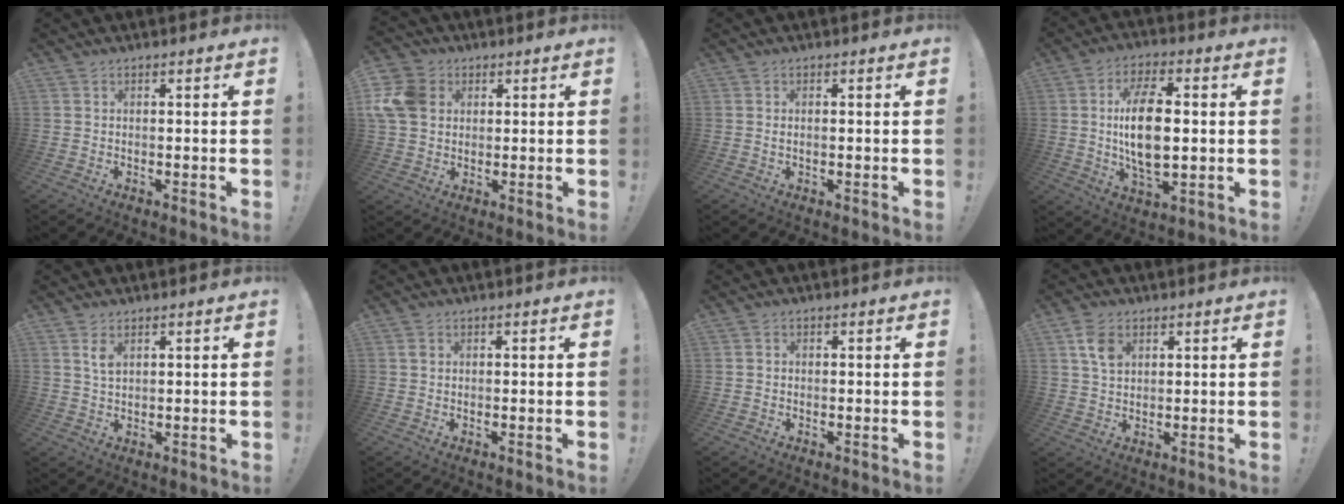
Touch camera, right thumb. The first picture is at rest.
{"total": 12.5, "force": [2.5, 9.7, 7.4], "torque": [-0.147, 0.002, 0.053]}
{"total": 0.9, "force": [0.0, 0.3, 0.8], "torque": [-0.020, 0.002, 0.001]}
{"total": 15.6, "force": [0.9, 7.7, 13.6], "torque": [-0.255, -0.006, 0.008]}
{"total": 3.4, "force": [1.7, 1.8, 2.4], "torque": [-0.028, -0.010, 0.025]}
{"total": 0.9, "force": [0.2, 0.8, 0.4], "torque": [-0.004, 0.003, 0.004]}
{"total": 0.7, "force": [-0.2, 0.6, 0.2], "torque": [-0.003, 0.002, -0.003]}
{"total": 6.4, "force": [2.7, 4.2, 3.9], "torque": [-0.060, -0.006, 0.052]}